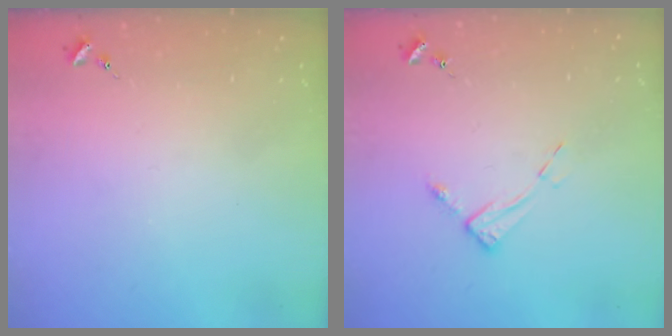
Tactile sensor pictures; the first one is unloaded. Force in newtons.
{"total": 6.5, "press": 6.5, "slide": 0.5}